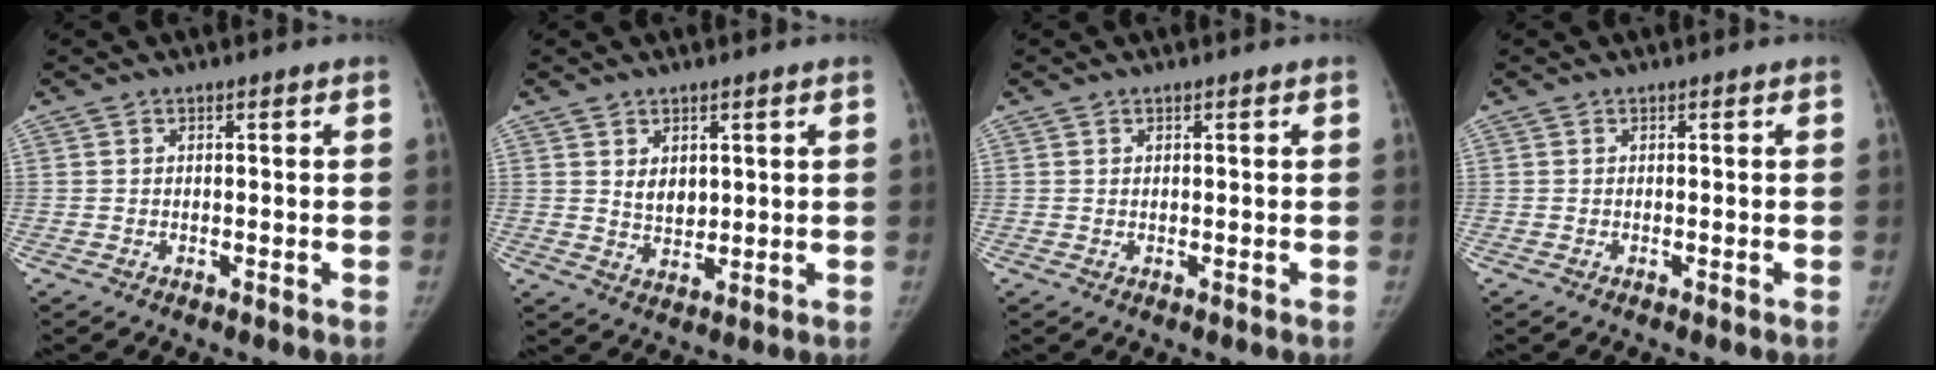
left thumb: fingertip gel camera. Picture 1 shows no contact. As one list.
[{"total": 3.8, "force": [1.4, 2.6, 2.4], "torque": [-0.024, -0.021, 0.029]}, {"total": 0.0}, {"total": 0.0}]